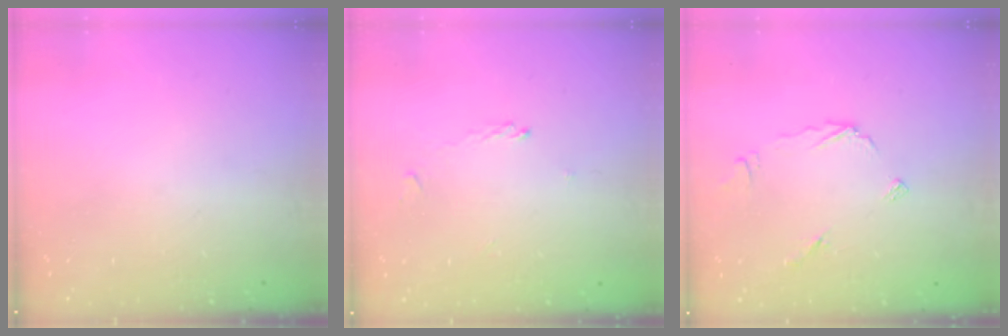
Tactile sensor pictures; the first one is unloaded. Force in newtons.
{"total": 1.4, "press": 1.3, "slide": 0.2}
{"total": 5.5, "press": 5.5, "slide": 0.4}